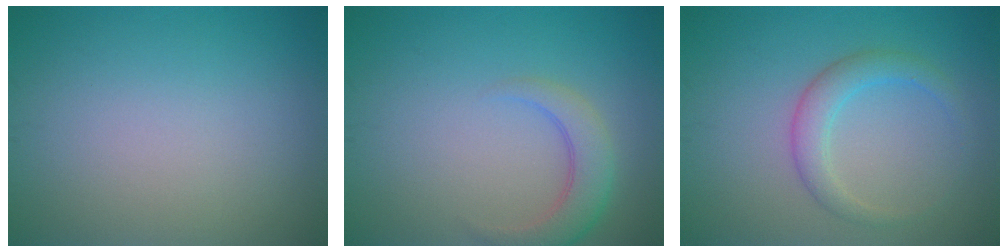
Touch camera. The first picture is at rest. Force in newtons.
{"total": 3.2, "press": 3.2, "slide": 0.3}
{"total": 2.7, "press": 2.7, "slide": 0.1}